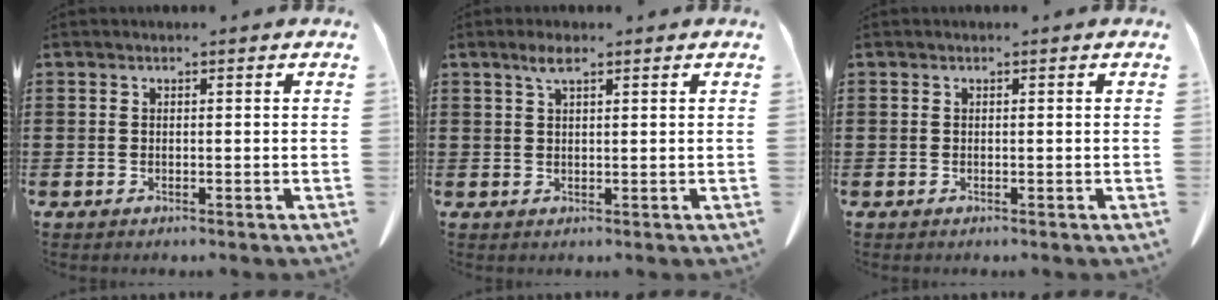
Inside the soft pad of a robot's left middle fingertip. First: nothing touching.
{"total": 2.7, "force": [1.5, 0.6, 2.2], "torque": [-0.045, 0.004, 0.025]}
{"total": 0.0}